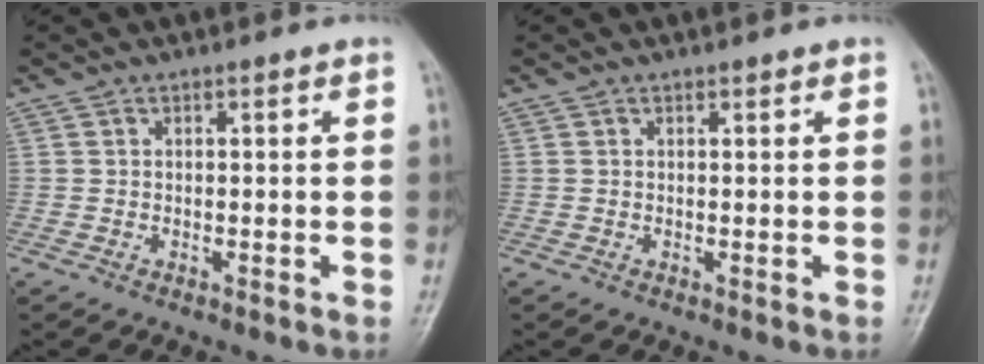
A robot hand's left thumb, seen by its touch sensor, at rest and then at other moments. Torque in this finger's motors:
{"motor_torque": [0.00, 0.08, 0.21, -0.05, 0.00]}